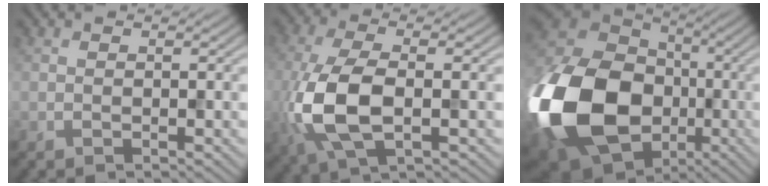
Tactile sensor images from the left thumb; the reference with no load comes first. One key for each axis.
{"total": 10.1, "fx": -1.4, "fy": 5.1, "fz": 8.5, "tx": -0.218, "ty": -0.019, "tz": -0.022}
{"total": 23.3, "fx": -5.8, "fy": 17.4, "fz": 14.4, "tx": -0.385, "ty": -0.031, "tz": -0.114}